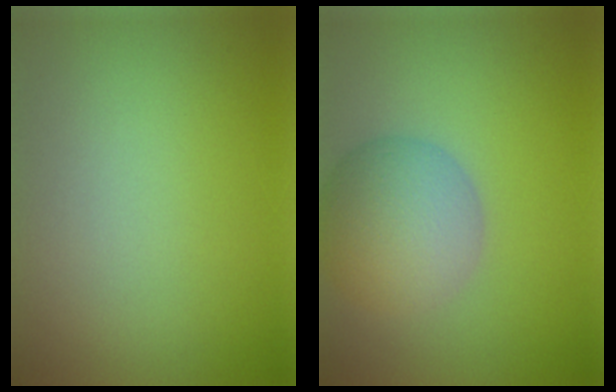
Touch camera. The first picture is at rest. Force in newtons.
{"total": 6.0, "press": 6.0, "slide": 0.4}